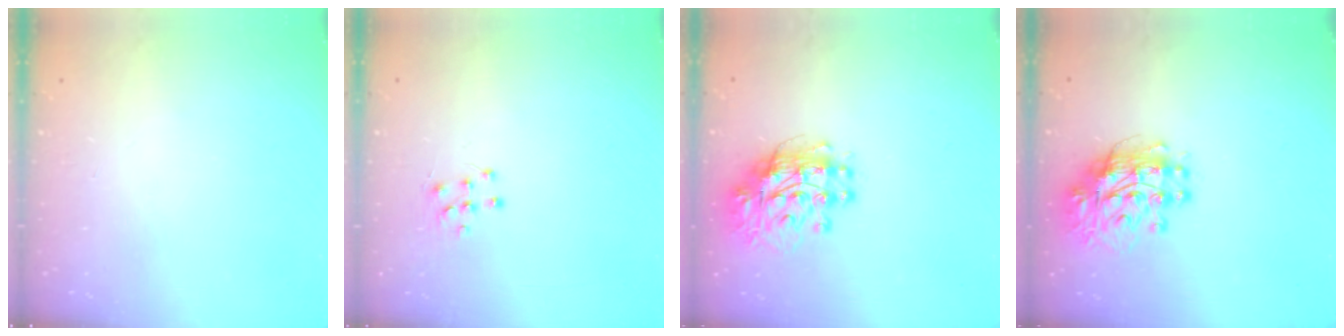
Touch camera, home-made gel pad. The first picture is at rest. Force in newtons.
{"total": 5.5, "press": 5.5, "slide": 0.6}
{"total": 12.3, "press": 12.2, "slide": 1.1}
{"total": 12.3, "press": 12.2, "slide": 1.1}